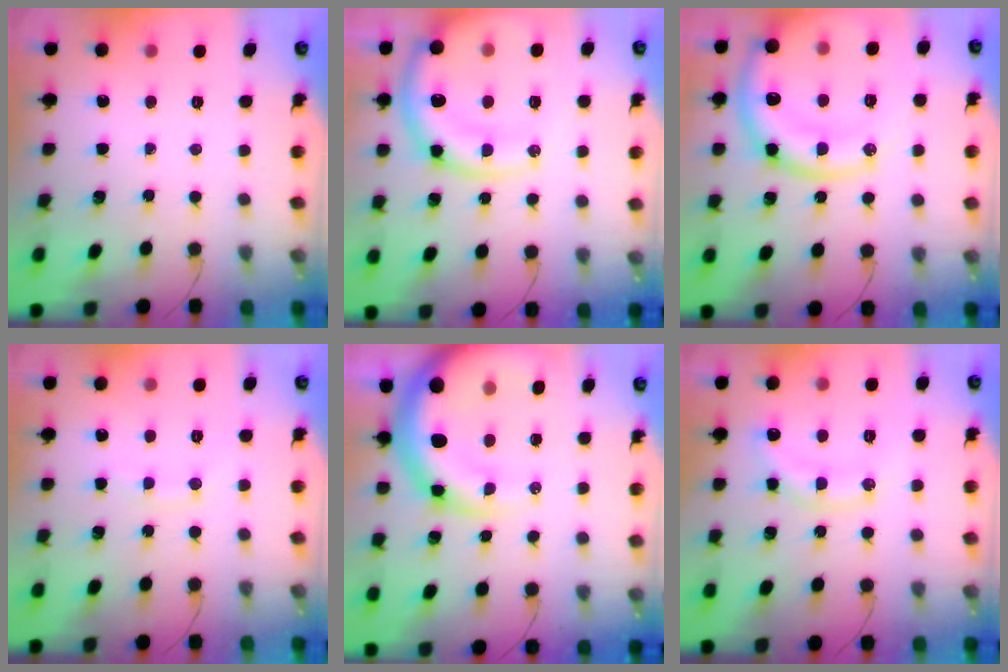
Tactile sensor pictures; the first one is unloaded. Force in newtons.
{"total": 17.6, "press": 17.2, "slide": 3.4}
{"total": 20.8, "press": 20.7, "slide": 2.4}
{"total": 4.3, "press": 4.1, "slide": 1.4}
{"total": 16.3, "press": 15.6, "slide": 4.7}
{"total": 13.4, "press": 13.4, "slide": 0.6}